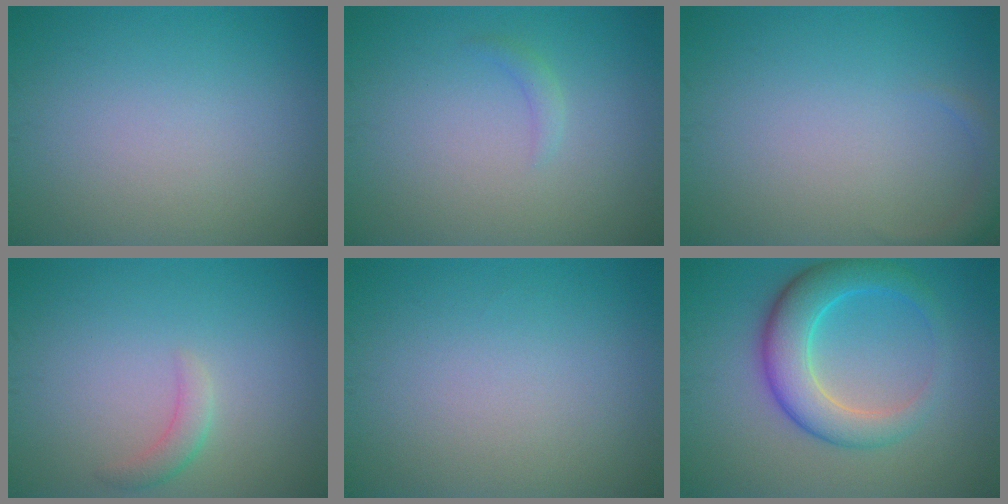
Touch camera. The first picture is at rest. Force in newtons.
{"total": 0.9, "press": 0.9, "slide": 0.1}
{"total": 1.4, "press": 1.4, "slide": 0.1}
{"total": 1.6, "press": 1.6, "slide": 0.0}
{"total": 0.0}
{"total": 6.1, "press": 6.1, "slide": 0.0}